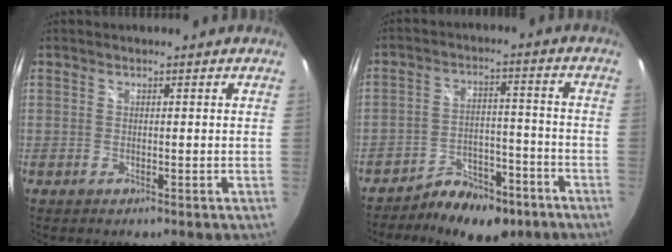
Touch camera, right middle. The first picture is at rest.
{"total": 10.2, "force": [-7.9, 4.6, 4.5], "torque": [-0.079, 0.014, -0.115]}